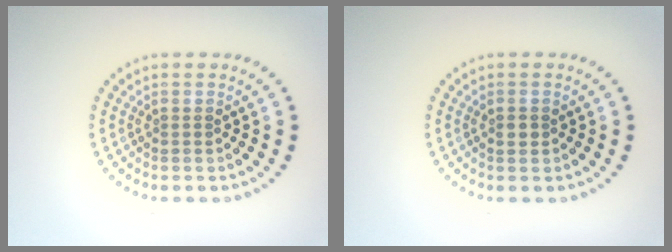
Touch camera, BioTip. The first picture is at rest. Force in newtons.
{"total": 1.2, "press": 1.1, "slide": 0.3}